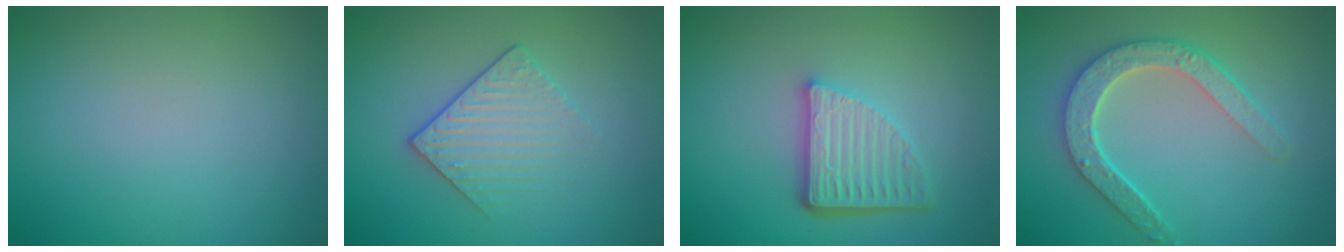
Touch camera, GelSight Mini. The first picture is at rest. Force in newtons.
{"total": 2.1, "press": 1.8, "slide": 1.1}
{"total": 5.0, "press": 3.6, "slide": 3.6}
{"total": 4.7, "press": 3.8, "slide": 2.9}